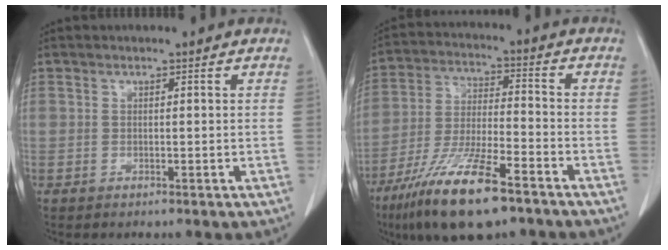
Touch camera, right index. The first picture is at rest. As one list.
[{"total": 15.4, "force": [-10.1, 2.7, 11.3], "torque": [-0.228, -0.032, -0.183]}]